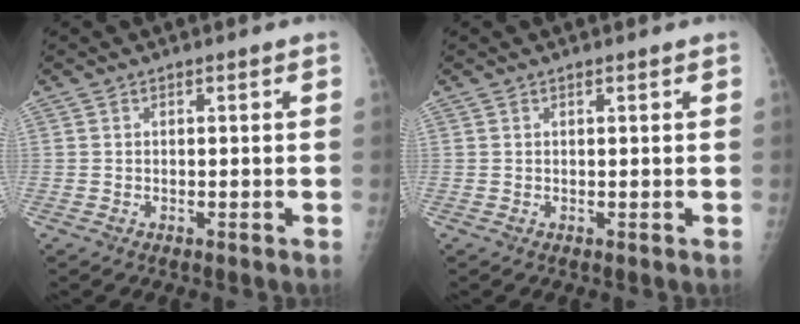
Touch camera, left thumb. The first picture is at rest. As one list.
[{"total": 0.0}]